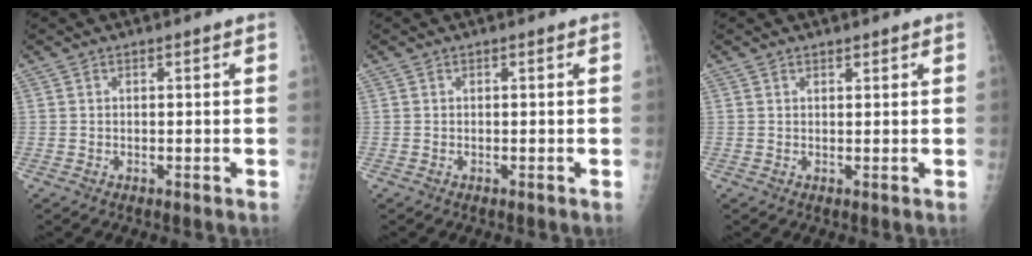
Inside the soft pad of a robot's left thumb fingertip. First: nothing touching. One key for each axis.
{"total": 0.0}
{"total": 0.9, "fx": 0.8, "fy": 0.3, "fz": 0.2, "tx": -0.002, "ty": -0.005, "tz": 0.012}